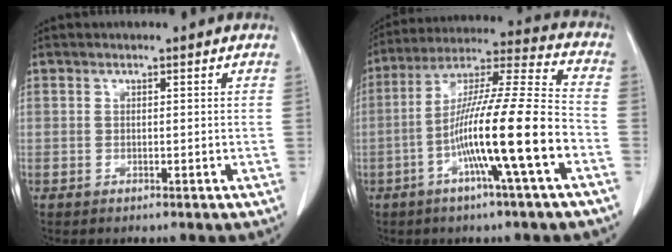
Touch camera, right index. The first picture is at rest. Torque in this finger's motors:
{"motor_torque": [1.82, -0.32, 1.05, 0.21]}